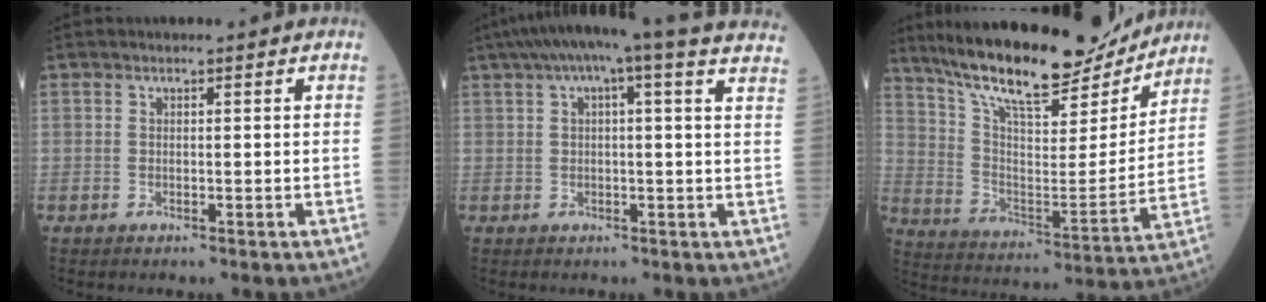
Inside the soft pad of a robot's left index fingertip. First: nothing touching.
{"total": 18.3, "force": [14.3, 1.3, 11.3], "torque": [-0.183, 0.051, 0.171]}
{"total": 20.7, "force": [17.8, 4.5, 9.4], "torque": [-0.165, -0.009, 0.289]}